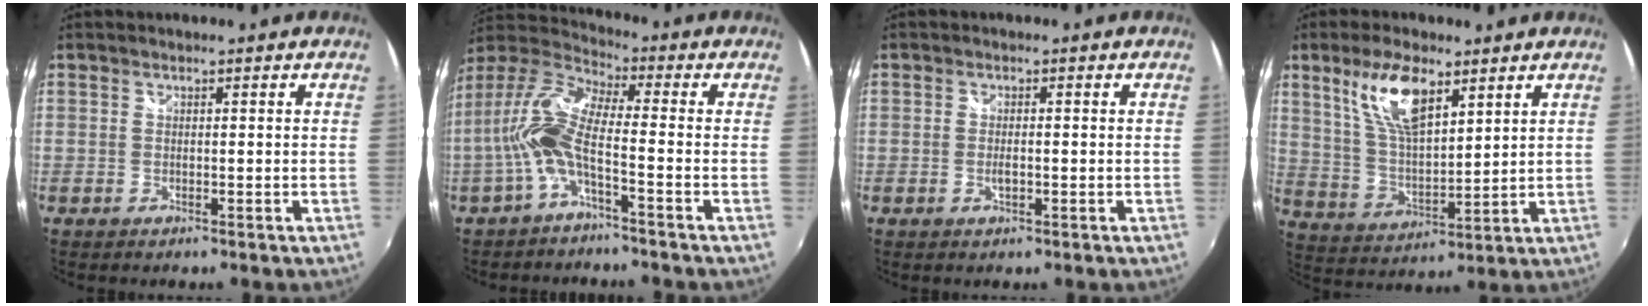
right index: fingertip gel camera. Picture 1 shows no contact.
{"total": 10.8, "force": [-2.2, 2.2, 10.3], "torque": [-0.217, 0.010, -0.042]}
{"total": 1.8, "force": [-0.4, 0.6, 1.6], "torque": [-0.031, 0.001, -0.004]}
{"total": 11.9, "force": [6.6, 4.3, 8.9], "torque": [-0.171, 0.007, 0.136]}